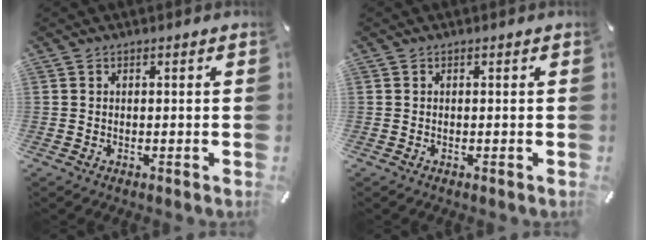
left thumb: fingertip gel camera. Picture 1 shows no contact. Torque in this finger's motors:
{"motor_torque": [0.00, 0.00, 0.03, 0.03, 0.00]}